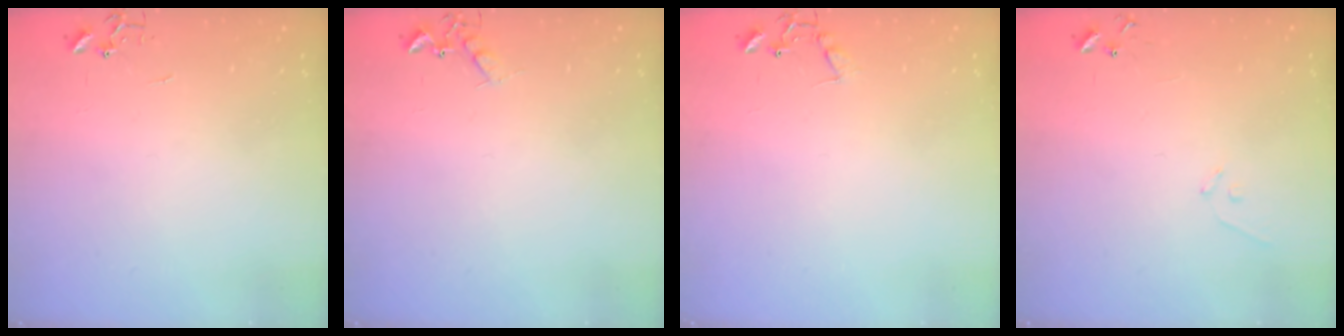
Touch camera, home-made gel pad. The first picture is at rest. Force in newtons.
{"total": 5.8, "press": 5.7, "slide": 0.6}
{"total": 7.5, "press": 7.5, "slide": 0.4}
{"total": 7.4, "press": 7.3, "slide": 0.6}